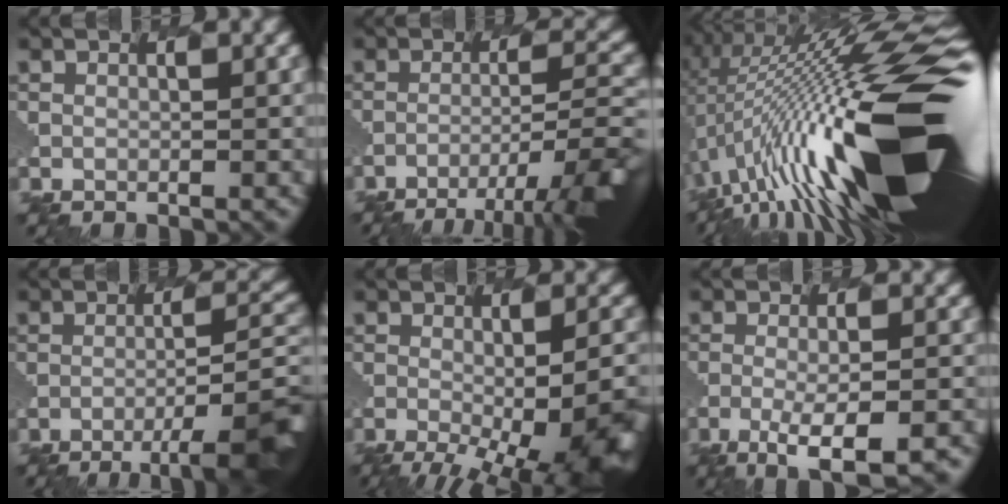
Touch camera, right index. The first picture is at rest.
{"total": 11.1, "force": [-7.3, 2.3, 8.1], "torque": [-0.135, -0.016, -0.091]}
{"total": 18.6, "force": [0.8, 5.4, 17.8], "torque": [-0.284, 0.013, 0.000]}
{"total": 9.2, "force": [-5.0, 2.0, 7.5], "torque": [-0.116, -0.007, -0.065]}
{"total": 13.8, "force": [-5.8, 5.4, 11.3], "torque": [-0.142, -0.031, -0.063]}
{"total": 7.8, "force": [-4.3, 2.1, 6.1], "torque": [-0.113, -0.017, -0.064]}